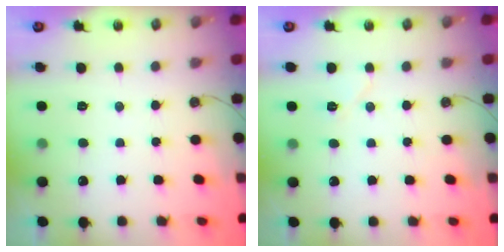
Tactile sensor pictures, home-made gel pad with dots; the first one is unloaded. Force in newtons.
{"total": 5.6, "press": 5.1, "slide": 2.5}